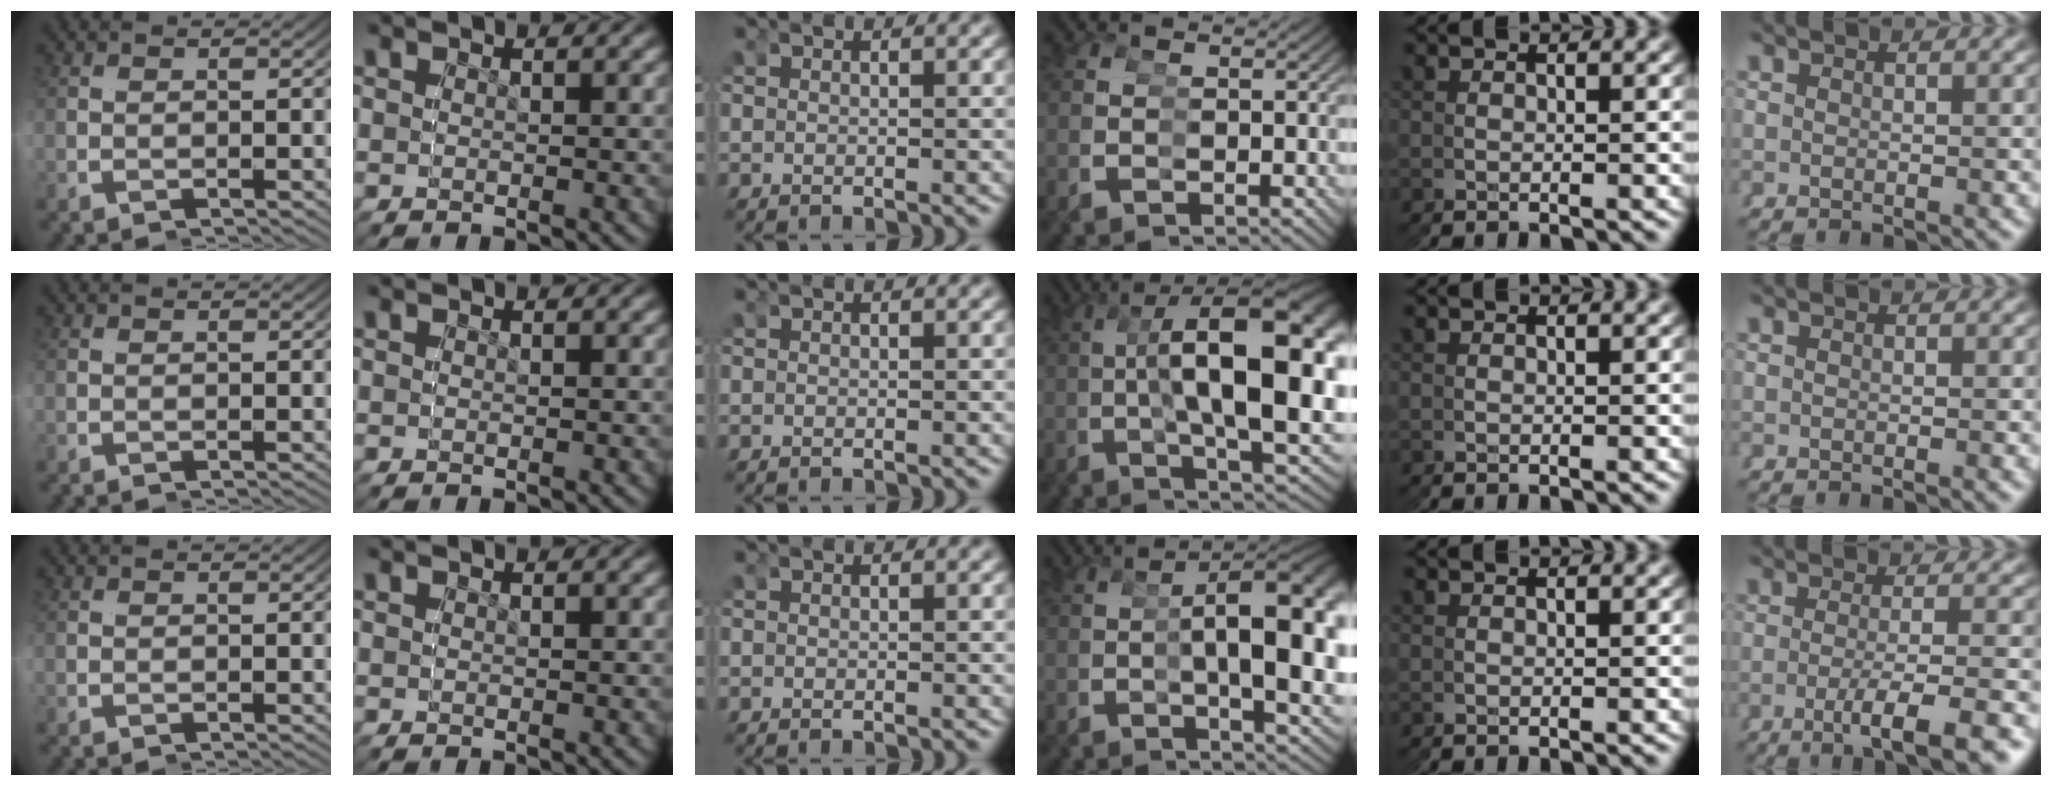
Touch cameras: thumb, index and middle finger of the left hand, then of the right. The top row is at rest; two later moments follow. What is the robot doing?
{"motion": "grasp_and_lifting", "object": "cubes"}